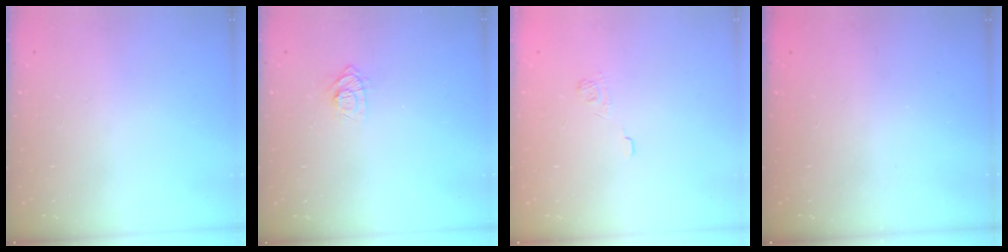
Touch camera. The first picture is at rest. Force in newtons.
{"total": 6.5, "press": 6.5, "slide": 0.8}
{"total": 2.3, "press": 1.9, "slide": 1.4}
{"total": 2.3, "press": 2.2, "slide": 0.7}